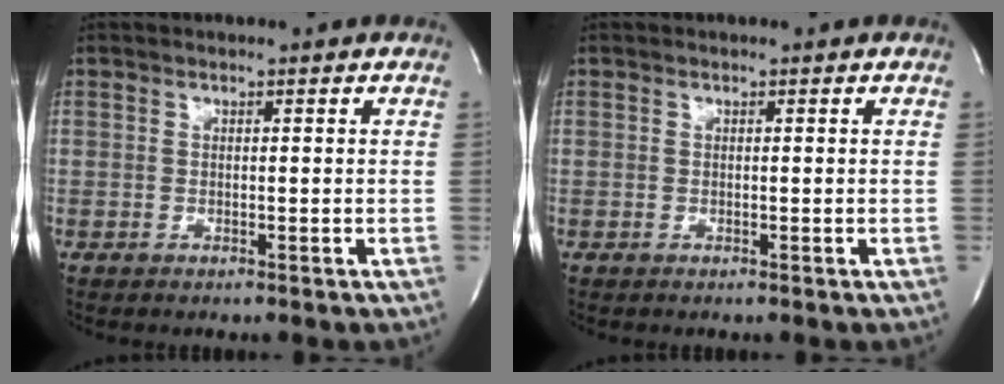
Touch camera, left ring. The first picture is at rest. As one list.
[{"total": 0.0}]